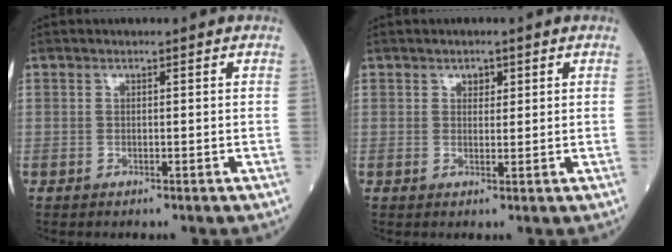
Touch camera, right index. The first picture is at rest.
{"total": 1.5, "force": [0.8, 1.0, 0.8], "torque": [-0.006, -0.001, 0.012]}